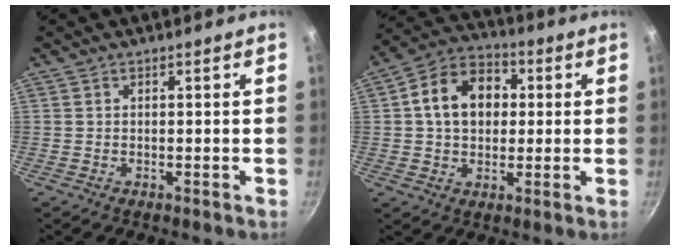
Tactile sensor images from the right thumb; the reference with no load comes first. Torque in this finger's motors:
{"motor_torque": [-0.50, 0.89, 0.25, -0.15, 0.10]}